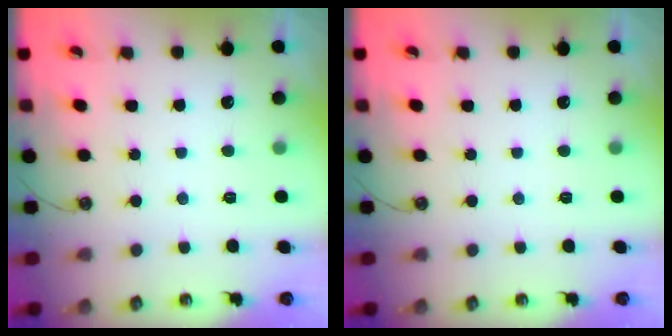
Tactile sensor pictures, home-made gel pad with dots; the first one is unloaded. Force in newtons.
{"total": 0.0}